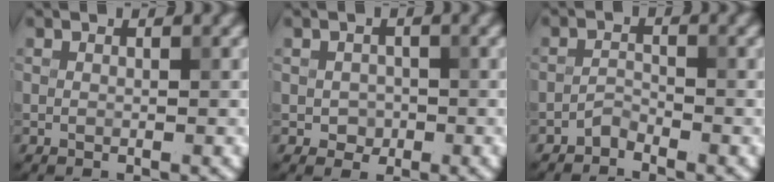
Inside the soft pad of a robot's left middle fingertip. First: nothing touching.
{"total": 1.5, "force": [-0.3, 1.3, 0.6], "torque": [-0.009, -0.004, -0.007]}
{"total": 1.2, "force": [-1.2, 0.3, 0.2], "torque": [-0.003, 0.006, -0.025]}